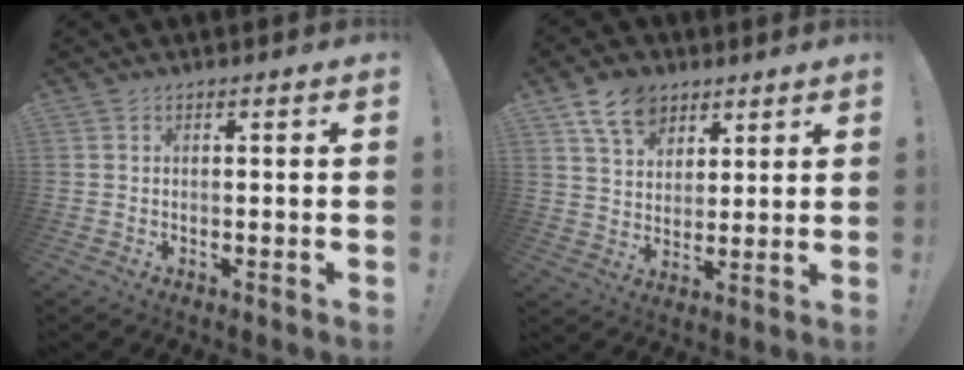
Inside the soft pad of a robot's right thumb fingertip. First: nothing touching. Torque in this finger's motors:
{"motor_torque": [0.01, 0.10, 0.62, 0.60, 0.00]}